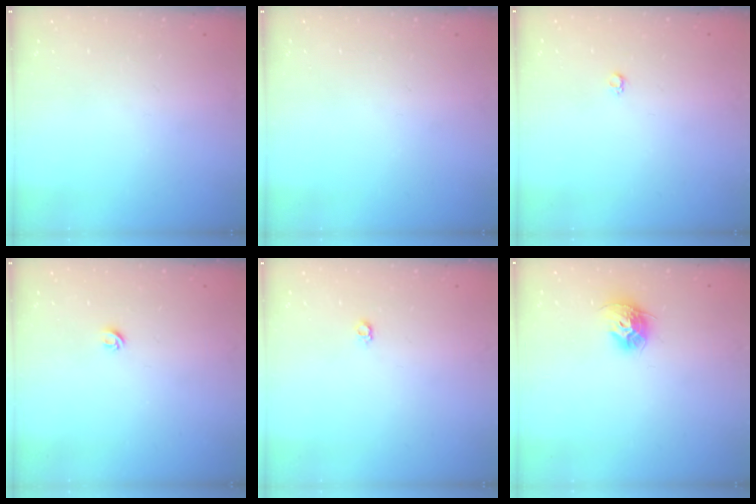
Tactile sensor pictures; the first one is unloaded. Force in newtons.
{"total": 0.0}
{"total": 2.6, "press": 2.6, "slide": 0.4}
{"total": 4.3, "press": 4.3, "slide": 0.4}
{"total": 3.7, "press": 3.7, "slide": 0.4}
{"total": 9.9, "press": 9.8, "slide": 0.5}